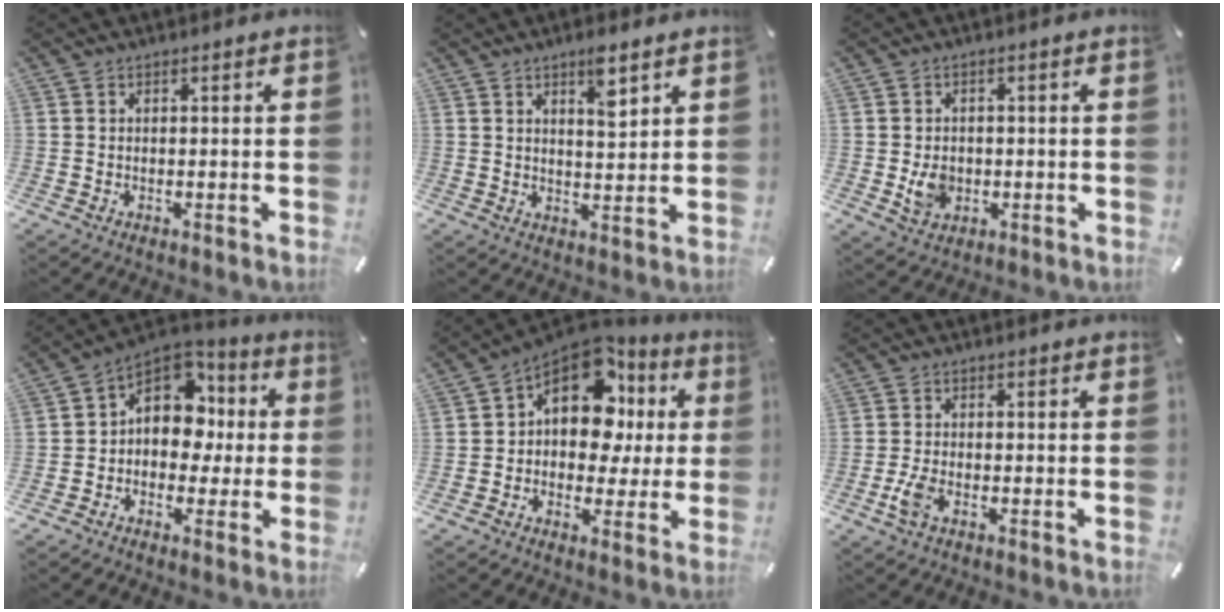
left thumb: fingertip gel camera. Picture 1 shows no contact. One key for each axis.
{"total": 5.9, "fx": 3.8, "fy": 1.8, "fz": 4.1, "tx": -0.057, "ty": -0.023, "tz": 0.059}
{"total": 5.4, "fx": -0.7, "fy": 4.5, "fz": 2.8, "tx": -0.037, "ty": -0.006, "tz": -0.015}
{"total": 12.1, "fx": 2.3, "fy": 9.7, "fz": 6.9, "tx": -0.107, "ty": -0.015, "tz": 0.044}
{"total": 15.2, "fx": 5.3, "fy": 10.3, "fz": 9.7, "tx": -0.155, "ty": -0.034, "tz": 0.096}
{"total": 3.6, "fx": -1.7, "fy": 1.6, "fz": 2.7, "tx": -0.071, "ty": -0.002, "tz": -0.035}